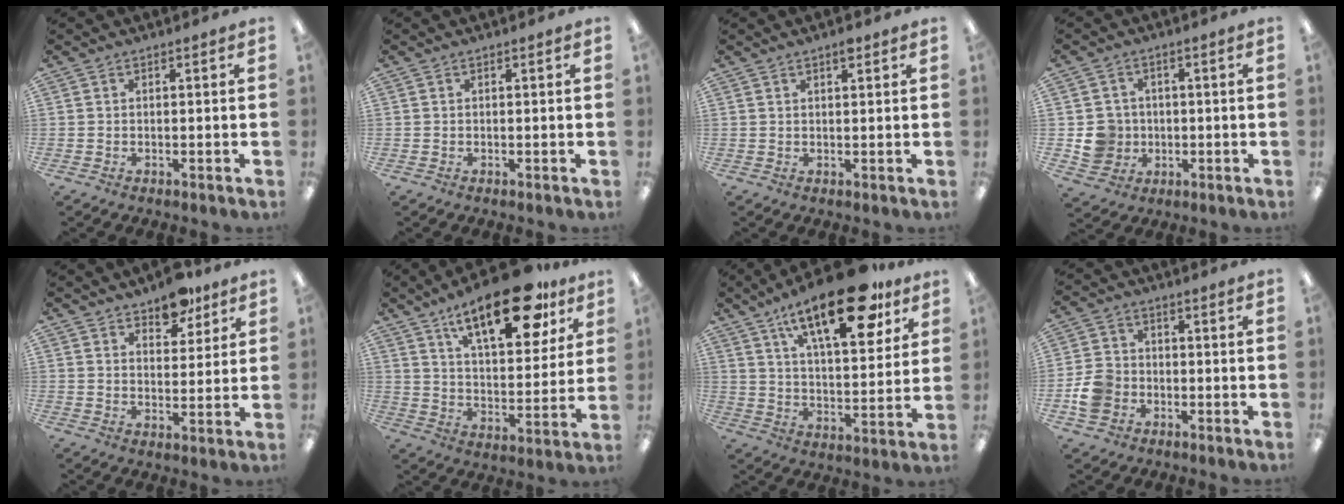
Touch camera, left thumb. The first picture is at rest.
{"total": 0.0}
{"total": 1.8, "force": [1.4, 0.4, 1.0], "torque": [-0.013, -0.003, 0.023]}
{"total": 6.9, "force": [-0.6, 6.8, 1.3], "torque": [-0.029, 0.011, -0.001]}
{"total": 7.9, "force": [6.5, 3.5, 2.8], "torque": [-0.024, -0.038, 0.114]}
{"total": 21.3, "force": [13.8, 8.3, 14.0], "torque": [-0.199, -0.075, 0.222]}
{"total": 21.8, "force": [14.0, 7.8, 14.8], "torque": [-0.220, -0.073, 0.224]}
{"total": 7.1, "force": [-2.2, 5.9, 3.3], "torque": [-0.065, 0.014, -0.039]}